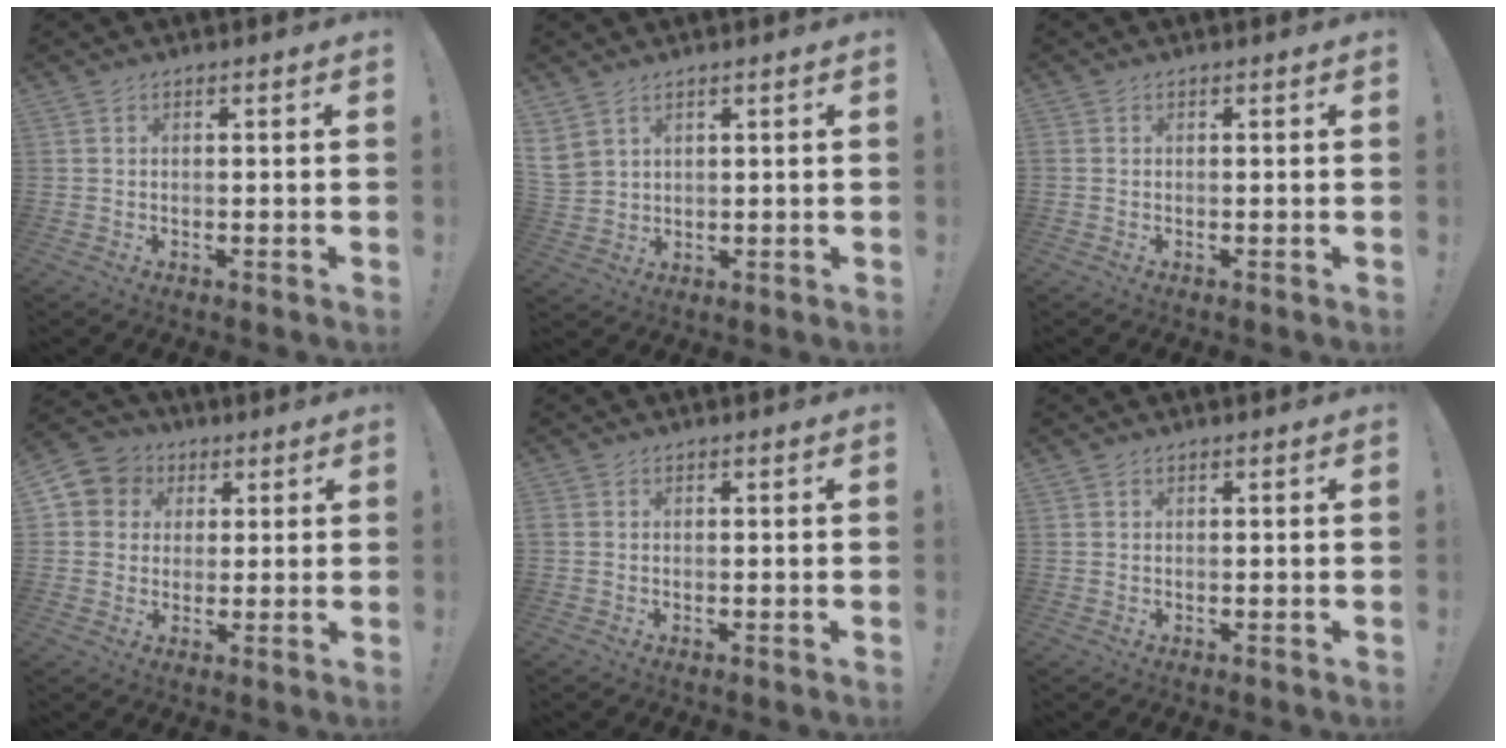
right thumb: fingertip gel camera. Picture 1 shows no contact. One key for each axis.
{"total": 4.9, "fx": 3.2, "fy": 3.1, "fz": 2.0, "tx": -0.045, "ty": -0.015, "tz": 0.065}
{"total": 0.0}
{"total": 7.4, "fx": 1.6, "fy": 7.0, "fz": 1.7, "tx": -0.028, "ty": 0.001, "tz": 0.036}
{"total": 0.7, "fx": 0.0, "fy": 0.6, "fz": 0.2, "tx": -0.004, "ty": 0.001, "tz": 0.001}
{"total": 0.6, "fx": 0.3, "fy": 0.4, "fz": -0.1, "tx": 0.007, "ty": -0.001, "tz": 0.006}